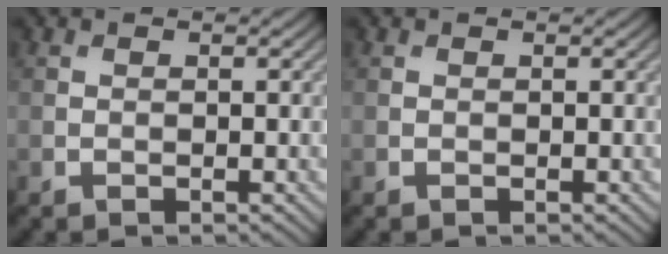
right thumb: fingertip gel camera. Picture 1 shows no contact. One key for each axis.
{"total": 0.0}